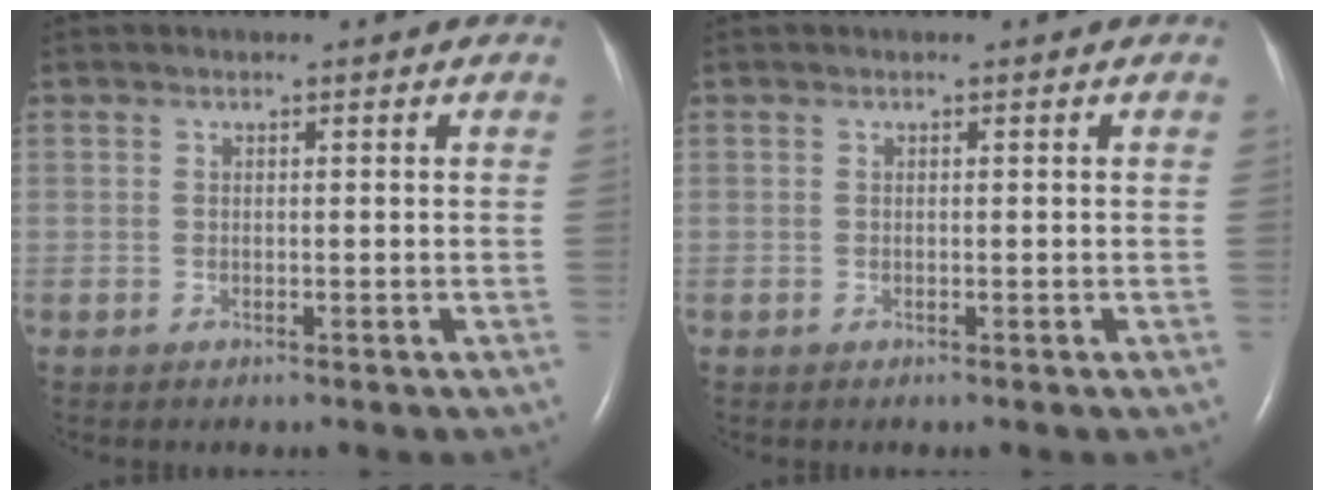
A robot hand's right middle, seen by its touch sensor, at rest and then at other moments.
{"total": 0.0}